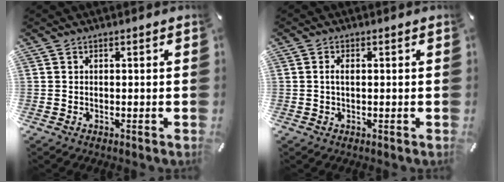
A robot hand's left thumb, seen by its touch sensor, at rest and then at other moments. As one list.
[{"total": 2.0, "force": [0.1, 0.8, 1.8], "torque": [-0.035, 0.002, 0.000]}]